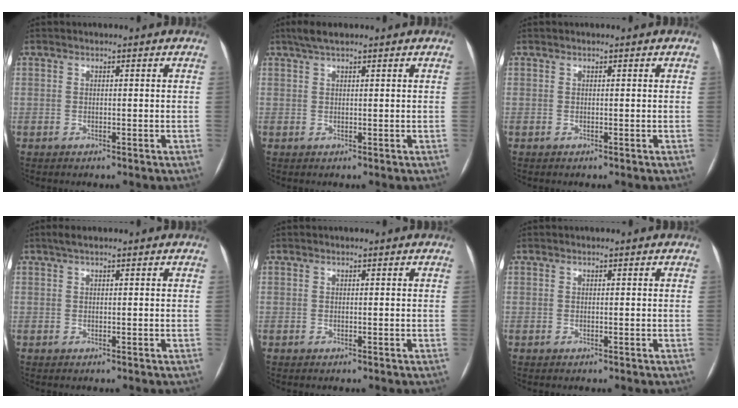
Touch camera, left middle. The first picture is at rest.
{"total": 3.0, "force": [2.2, 0.5, 1.9], "torque": [-0.040, 0.017, 0.043]}
{"total": 0.0}
{"total": 1.5, "force": [1.0, 0.2, 1.1], "torque": [-0.023, 0.016, 0.018]}
{"total": 0.0}
{"total": 0.0}